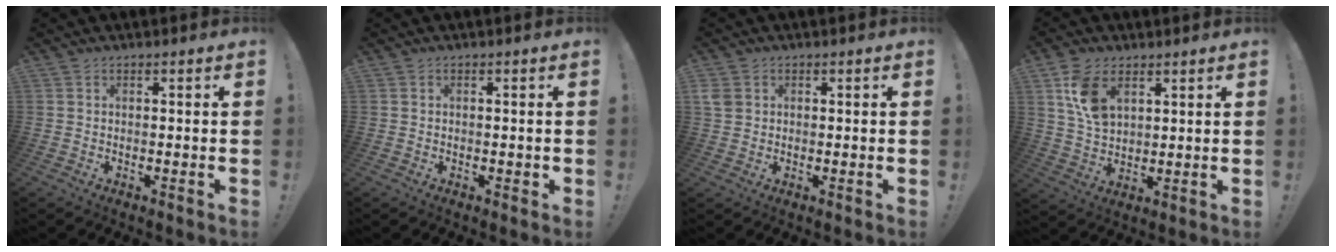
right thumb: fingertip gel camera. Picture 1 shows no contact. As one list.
[{"total": 0.6, "force": [0.0, 0.4, 0.4], "torque": [0.001, -0.001, -0.002]}, {"total": 3.4, "force": [1.2, 2.8, 1.5], "torque": [-0.021, 0.004, 0.024]}, {"total": 10.1, "force": [4.8, 6.1, 6.5], "torque": [-0.116, -0.013, 0.091]}]